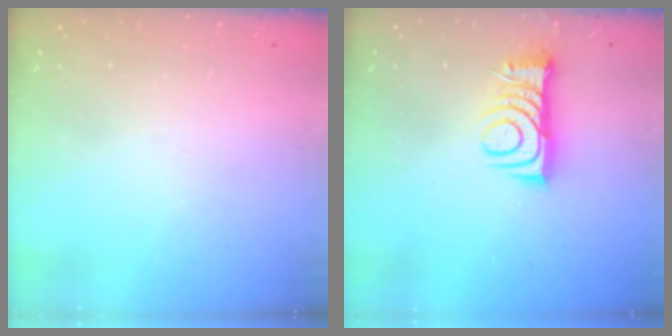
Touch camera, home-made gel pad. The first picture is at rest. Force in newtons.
{"total": 9.2, "press": 9.2, "slide": 0.3}